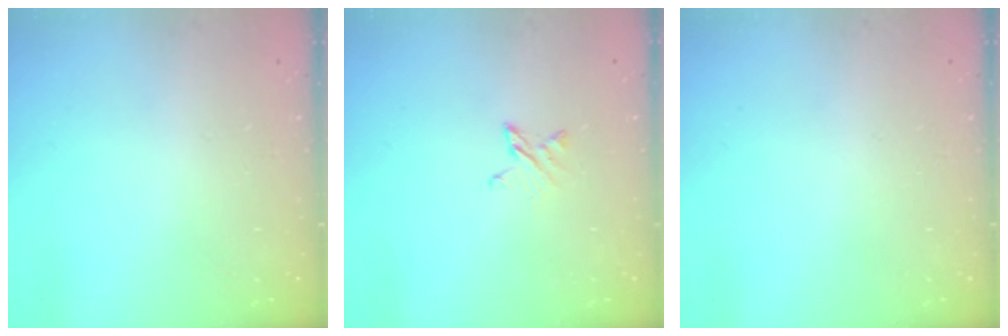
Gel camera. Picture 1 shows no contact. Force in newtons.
{"total": 3.4, "press": 3.4, "slide": 0.4}
{"total": 0.0}